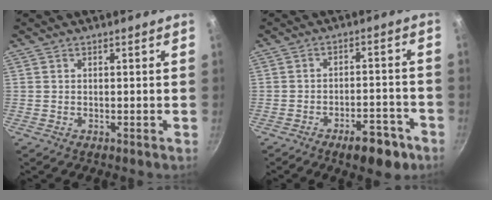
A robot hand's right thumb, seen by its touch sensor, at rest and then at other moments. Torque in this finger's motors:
{"motor_torque": [1.34, 0.64, -0.10, -0.04, 0.25]}